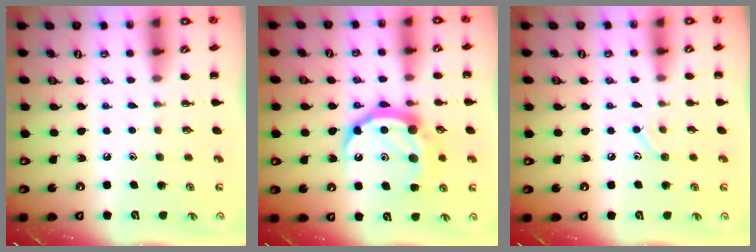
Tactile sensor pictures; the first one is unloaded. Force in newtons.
{"total": 14.6, "press": 14.6, "slide": 1.0}
{"total": 7.7, "press": 7.4, "slide": 2.2}